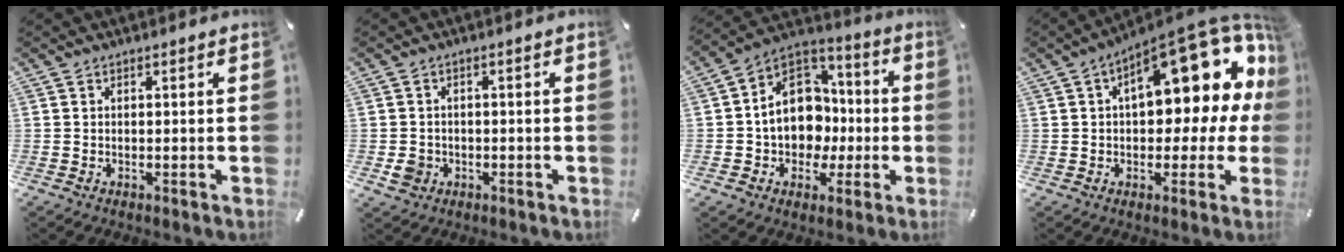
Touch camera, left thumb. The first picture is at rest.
{"total": 3.8, "force": [-1.3, 3.4, 1.2], "torque": [-0.016, -0.001, -0.026]}
{"total": 13.7, "force": [-1.4, 12.0, 6.5], "torque": [-0.131, 0.007, -0.019]}
{"total": 18.8, "force": [7.4, 8.9, 14.8], "torque": [-0.187, -0.051, 0.117]}